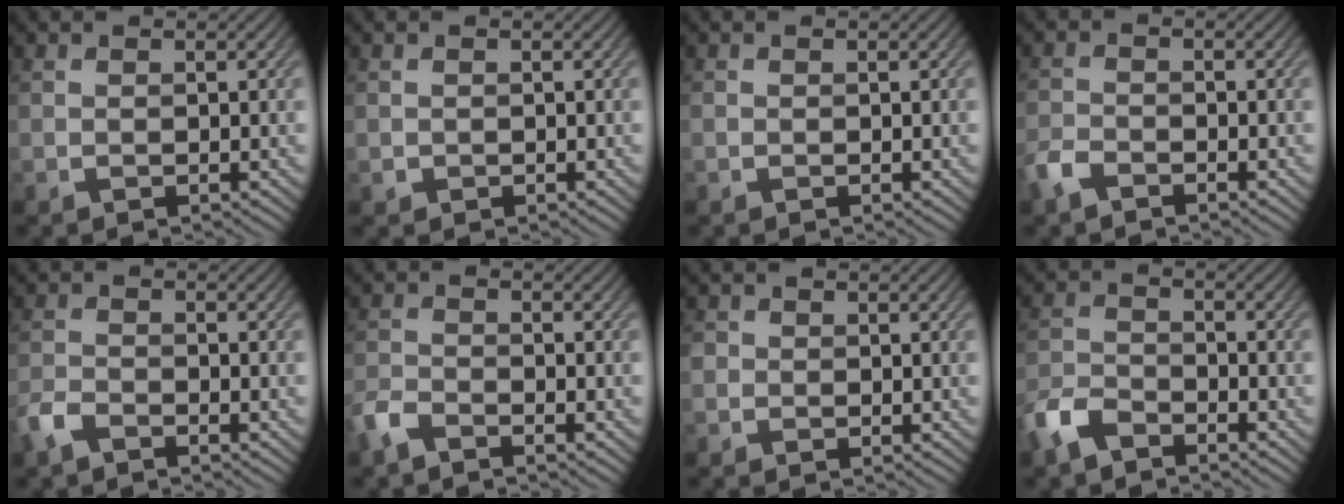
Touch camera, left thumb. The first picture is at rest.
{"total": 0.7, "force": [-0.2, 0.6, 0.1], "torque": [-0.002, -0.007, -0.003]}
{"total": 0.0}
{"total": 3.1, "force": [-2.4, 1.2, 1.5], "torque": [-0.037, -0.004, -0.059]}
{"total": 3.2, "force": [-2.4, 1.2, 1.6], "torque": [-0.038, -0.004, -0.061]}
{"total": 3.4, "force": [-2.8, 1.1, 1.7], "torque": [-0.042, -0.007, -0.070]}
{"total": 1.2, "force": [-0.1, 1.2, 0.2], "torque": [0.002, -0.002, -0.006]}
{"total": 5.3, "force": [-4.0, 2.1, 2.6], "torque": [-0.059, -0.004, -0.095]}